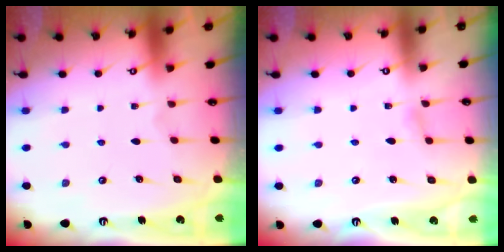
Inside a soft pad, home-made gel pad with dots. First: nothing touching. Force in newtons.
{"total": 2.3, "press": 2.3, "slide": 0.3}